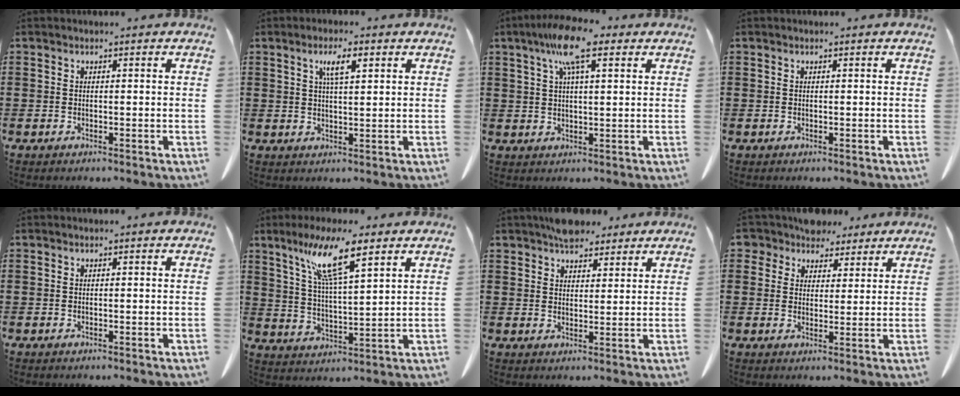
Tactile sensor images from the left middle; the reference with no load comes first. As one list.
[{"total": 4.2, "force": [1.9, 1.0, 3.5], "torque": [-0.066, 0.005, 0.029]}, {"total": 9.6, "force": [5.3, 2.4, 7.6], "torque": [-0.151, 0.004, 0.090]}, {"total": 0.0}, {"total": 0.0}, {"total": 10.5, "force": [7.1, 1.5, 7.7], "torque": [-0.166, -0.012, 0.122]}, {"total": 5.1, "force": [4.4, 2.2, 1.5], "torque": [-0.034, -0.005, 0.082]}, {"total": 5.6, "force": [4.5, 3.1, 1.0], "torque": [-0.038, -0.004, 0.083]}]